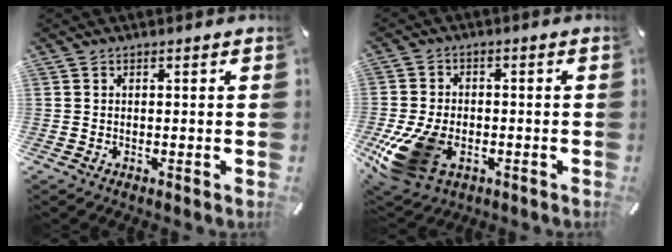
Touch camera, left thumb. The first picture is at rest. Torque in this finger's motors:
{"motor_torque": [1.37, 3.34, 1.20, 0.22, 0.43]}